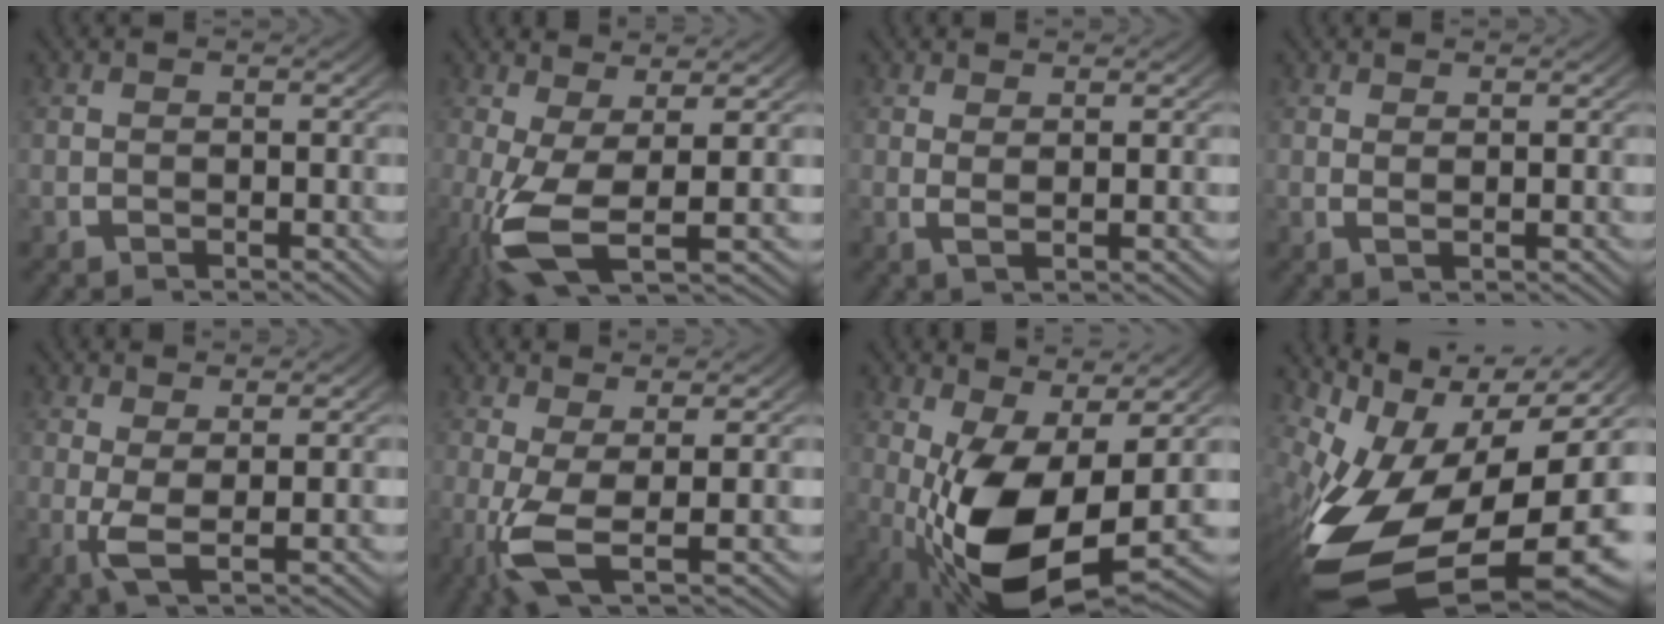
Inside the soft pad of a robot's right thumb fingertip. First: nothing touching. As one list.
[{"total": 8.7, "force": [-1.6, 4.0, 7.5], "torque": [-0.166, -0.038, -0.009]}, {"total": 1.7, "force": [1.0, 0.1, 1.4], "torque": [-0.028, -0.008, 0.023]}, {"total": 1.1, "force": [0.8, 0.0, 0.7], "torque": [-0.015, -0.006, 0.019]}, {"total": 3.4, "force": [0.5, 1.0, 3.2], "torque": [-0.071, -0.018, 0.017]}, {"total": 6.5, "force": [-0.9, 2.7, 5.8], "torque": [-0.132, -0.033, -0.002]}, {"total": 12.3, "force": [-1.2, 6.4, 10.4], "torque": [-0.202, -0.058, 0.012]}, {"total": 21.5, "force": [-3.7, 12.3, 17.2], "torque": [-0.336, -0.078, -0.010]}]